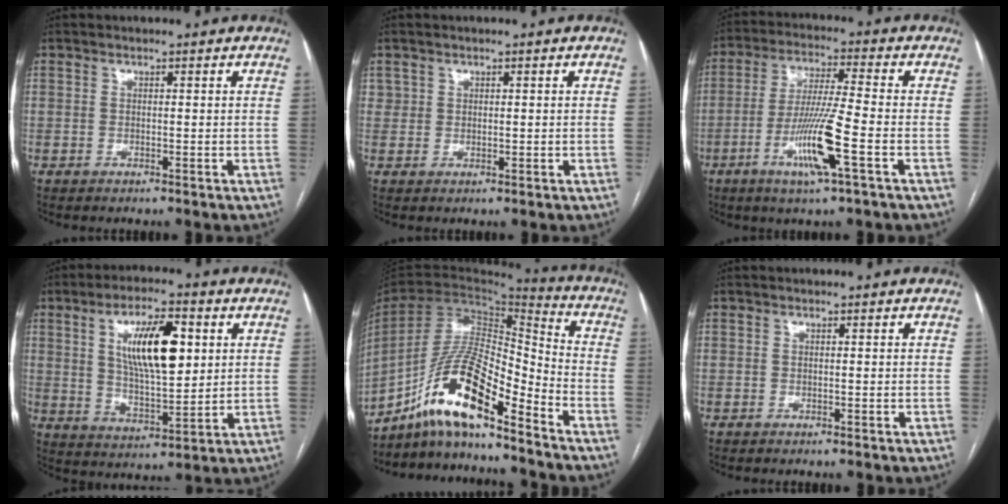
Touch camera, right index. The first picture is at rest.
{"total": 1.4, "force": [0.6, 1.2, 0.2], "torque": [0.009, 0.001, 0.006]}
{"total": 10.9, "force": [-4.2, -0.3, 10.1], "torque": [-0.199, -0.013, -0.081]}
{"total": 12.9, "force": [3.8, 3.9, 11.7], "torque": [-0.213, 0.008, 0.068]}
{"total": 15.5, "force": [-10.8, 2.5, 10.8], "torque": [-0.207, 0.018, -0.193]}
{"total": 0.0}